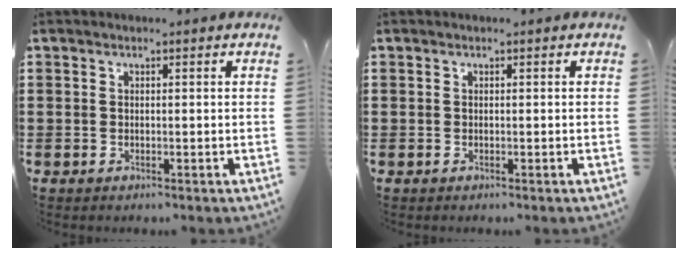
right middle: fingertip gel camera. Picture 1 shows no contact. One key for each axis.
{"total": 0.0}